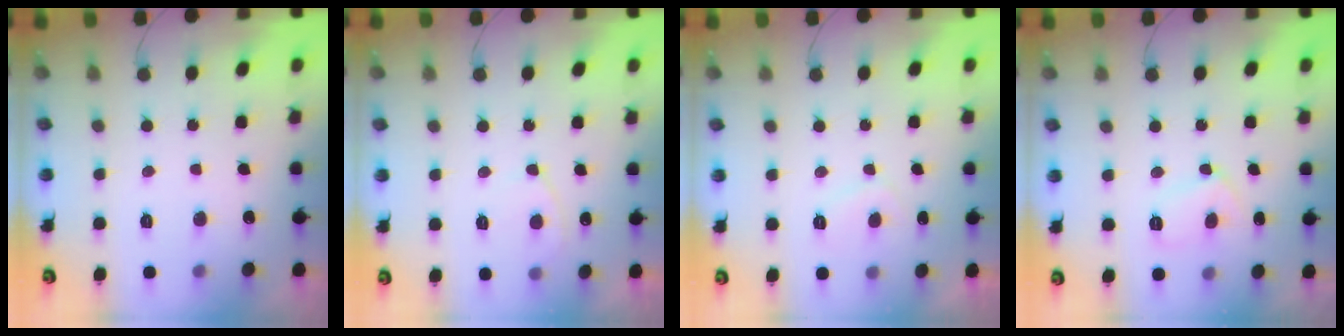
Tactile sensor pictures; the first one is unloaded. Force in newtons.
{"total": 4.2, "press": 4.1, "slide": 0.5}
{"total": 1.6, "press": 1.4, "slide": 0.7}
{"total": 5.6, "press": 5.6, "slide": 0.6}